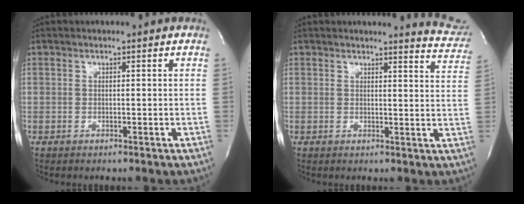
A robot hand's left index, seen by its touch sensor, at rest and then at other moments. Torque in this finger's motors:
{"motor_torque": [0.32, -0.51, 0.08, -0.02]}